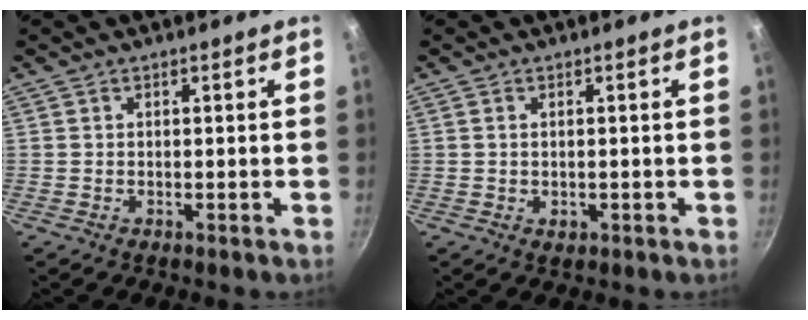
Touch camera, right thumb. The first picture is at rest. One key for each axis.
{"total": 1.7, "fx": -0.3, "fy": 1.1, "fz": 1.3, "tx": -0.019, "ty": -0.002, "tz": -0.003}